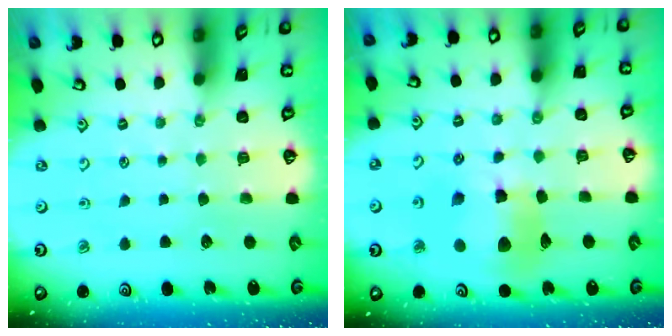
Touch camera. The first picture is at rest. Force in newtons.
{"total": 13.9, "press": 13.8, "slide": 1.6}